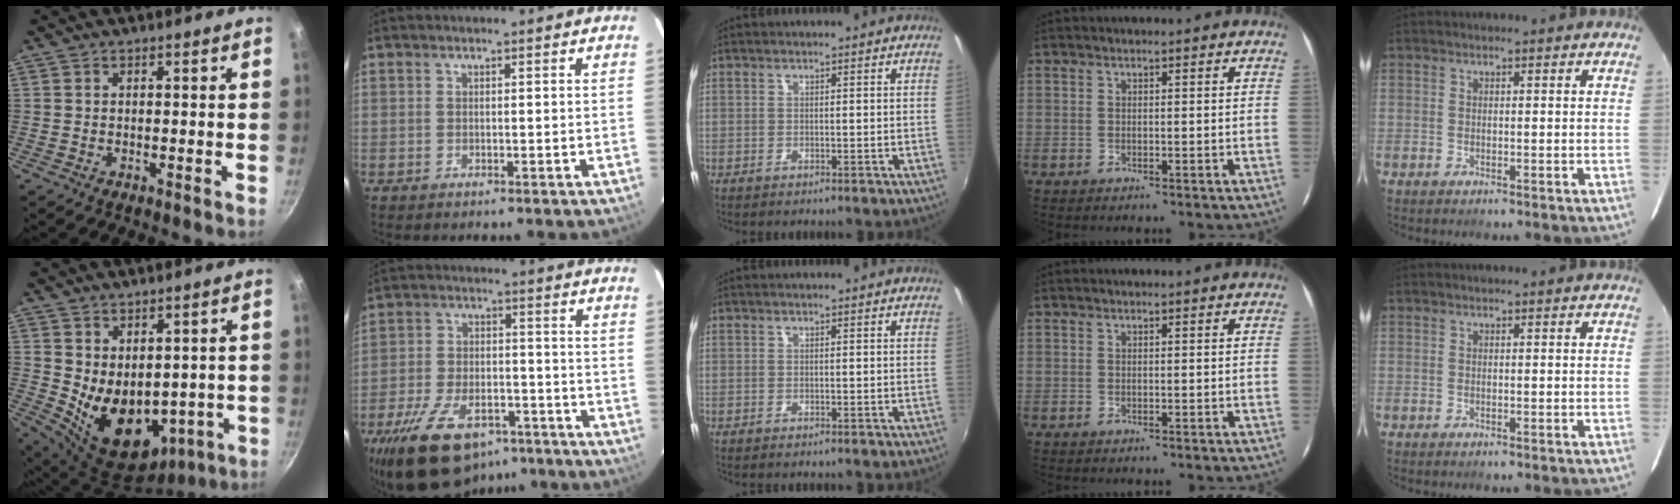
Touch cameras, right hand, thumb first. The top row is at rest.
{"thumb": {"total": 13.1, "force": [0.5, 9.4, 9.1], "torque": [-0.118, -0.030, 0.043]}, "index": {"total": 19.4, "force": [-13.2, 9.7, 10.4], "torque": [-0.220, -0.013, -0.205]}}